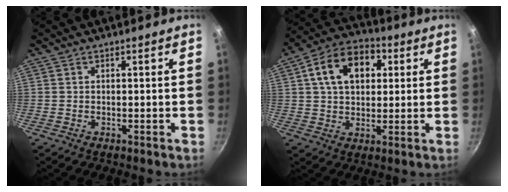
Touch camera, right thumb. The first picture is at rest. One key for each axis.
{"total": 13.8, "fx": 3.8, "fy": 9.4, "fz": 9.3, "tx": -0.129, "ty": 0.014, "tz": 0.048}